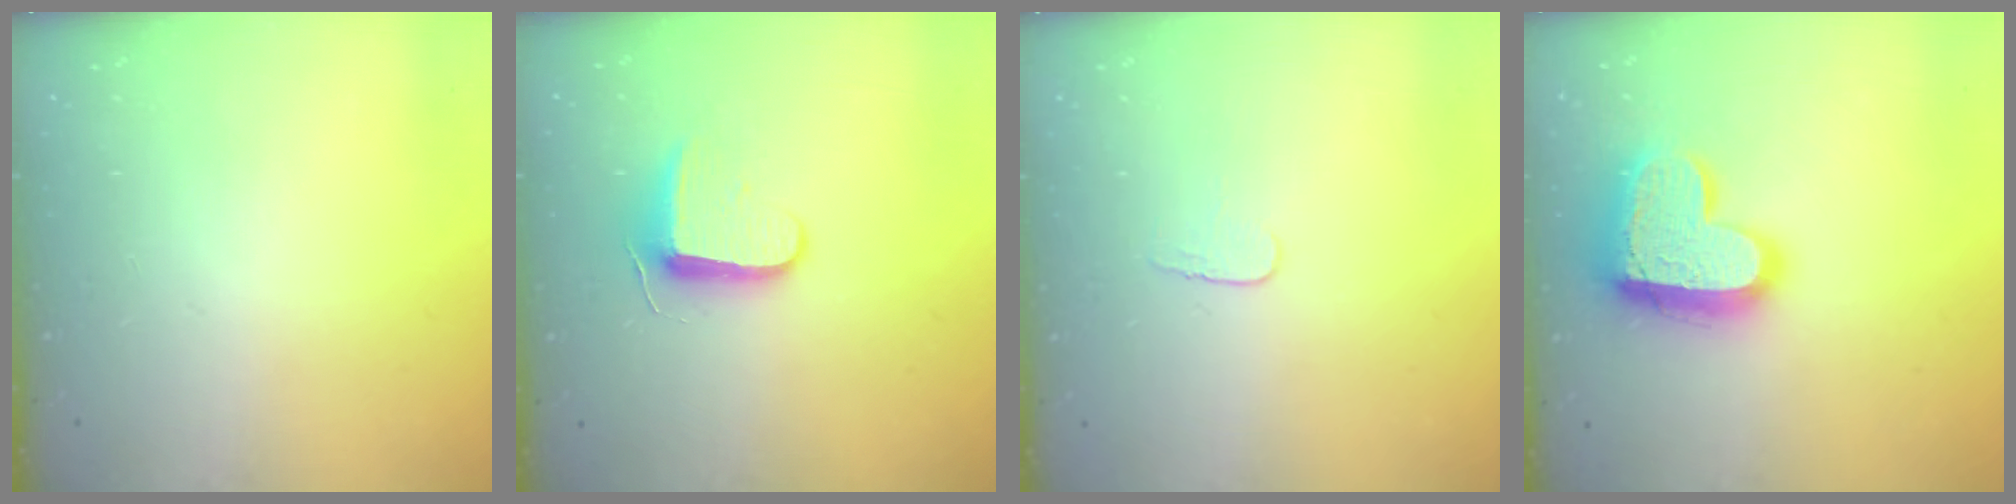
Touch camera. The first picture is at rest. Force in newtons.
{"total": 9.3, "press": 9.2, "slide": 1.5}
{"total": 3.7, "press": 3.7, "slide": 0.4}
{"total": 18.4, "press": 18.3, "slide": 1.7}